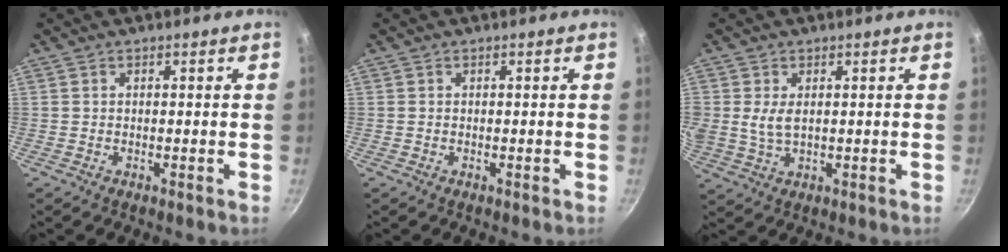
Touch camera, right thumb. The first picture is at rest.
{"total": 0.0}
{"total": 4.2, "force": [0.9, 2.4, 3.4], "torque": [-0.066, -0.006, 0.021]}